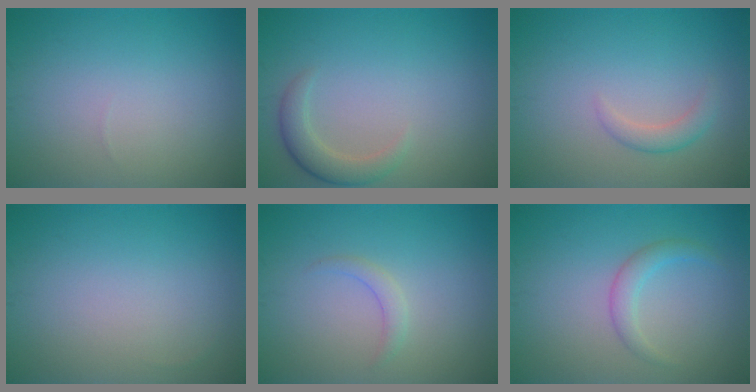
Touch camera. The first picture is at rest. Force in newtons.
{"total": 2.6, "press": 2.6, "slide": 0.1}
{"total": 1.6, "press": 1.6, "slide": 0.1}
{"total": 0.0}
{"total": 1.2, "press": 1.2, "slide": 0.1}
{"total": 1.8, "press": 1.8, "slide": 0.1}